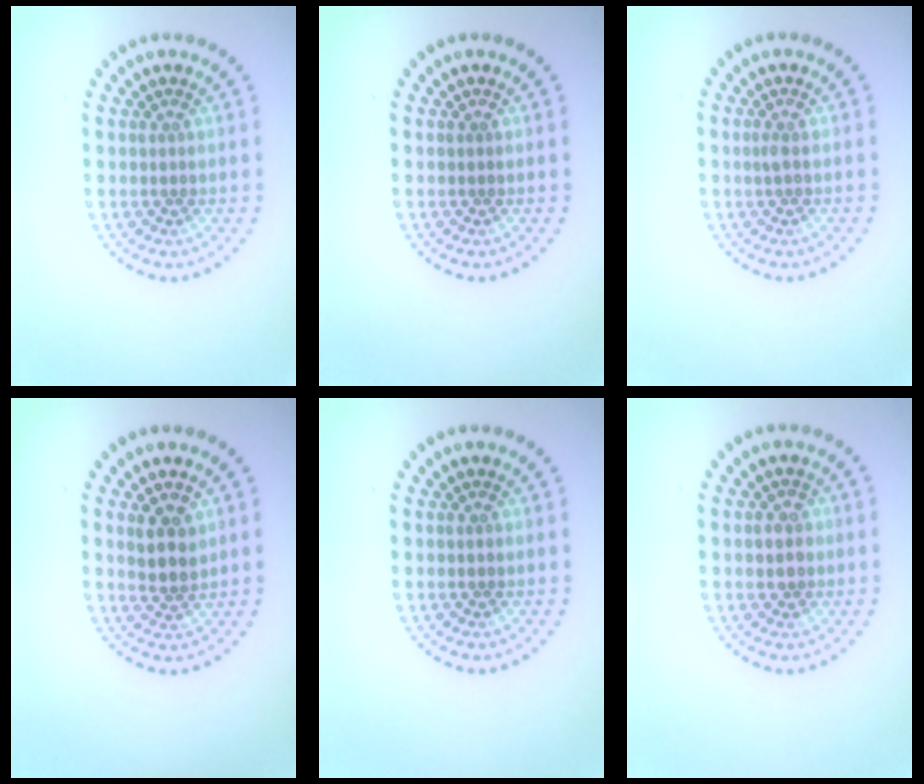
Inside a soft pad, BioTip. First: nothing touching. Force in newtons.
{"total": 0.0}
{"total": 0.6, "press": 0.5, "slide": 0.3}
{"total": 2.6, "press": 2.4, "slide": 1.0}
{"total": 0.5, "press": 0.5, "slide": 0.1}
{"total": 2.0, "press": 1.9, "slide": 0.6}